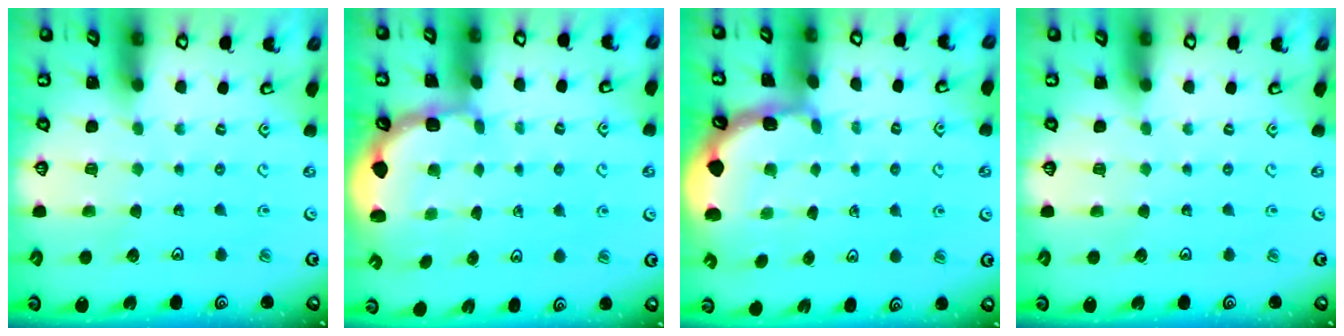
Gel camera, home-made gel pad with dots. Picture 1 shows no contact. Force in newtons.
{"total": 2.5, "press": 1.9, "slide": 1.6}
{"total": 1.8, "press": 1.8, "slide": 0.3}
{"total": 0.0}